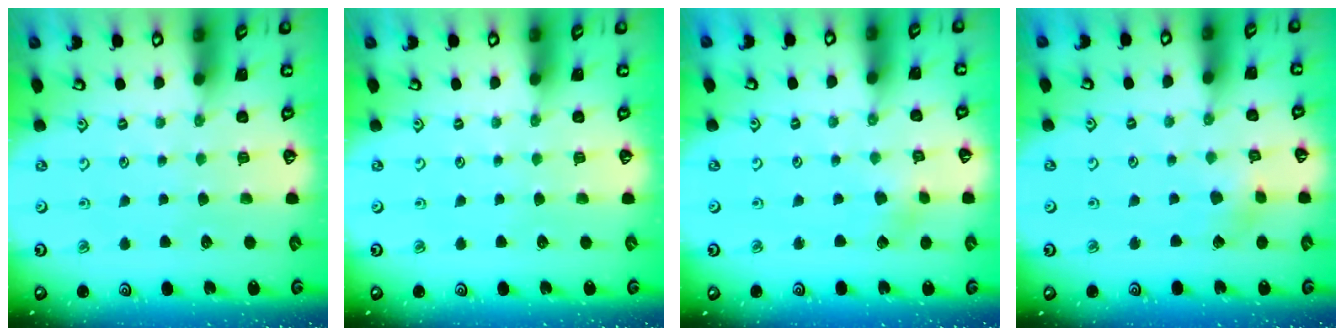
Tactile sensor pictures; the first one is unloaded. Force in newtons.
{"total": 0.0}
{"total": 2.6, "press": 2.6, "slide": 0.4}
{"total": 2.8, "press": 2.8, "slide": 0.3}